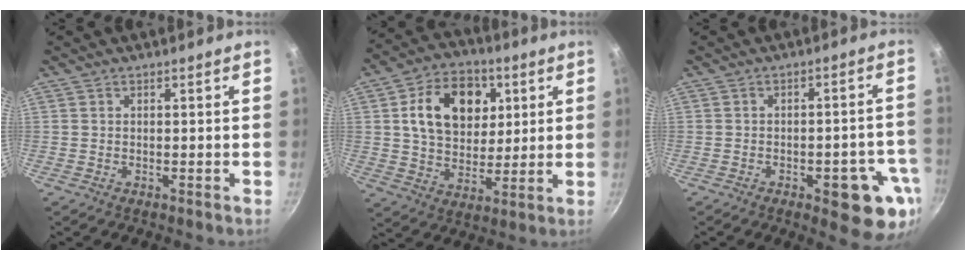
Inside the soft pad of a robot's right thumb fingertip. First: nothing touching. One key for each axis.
{"total": 16.5, "fx": 4.5, "fy": 11.9, "fz": 10.4, "tx": -0.134, "ty": -0.001, "tz": 0.070}
{"total": 11.7, "fx": -4.7, "fy": 4.6, "fz": 9.6, "tx": -0.074, "ty": 0.021, "tz": -0.055}